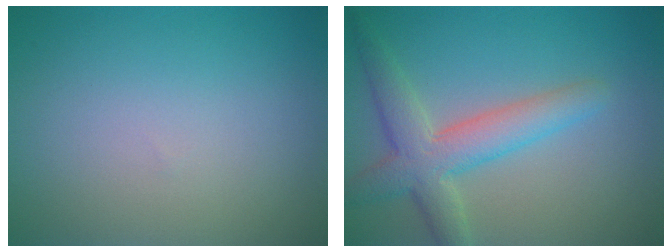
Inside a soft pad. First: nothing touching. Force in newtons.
{"total": 4.9, "press": 4.9, "slide": 0.3}